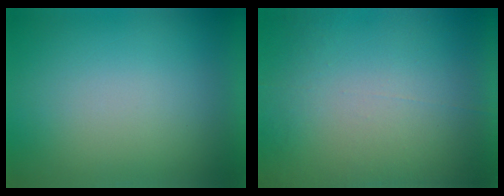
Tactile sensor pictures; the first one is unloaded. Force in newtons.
{"total": 7.3}